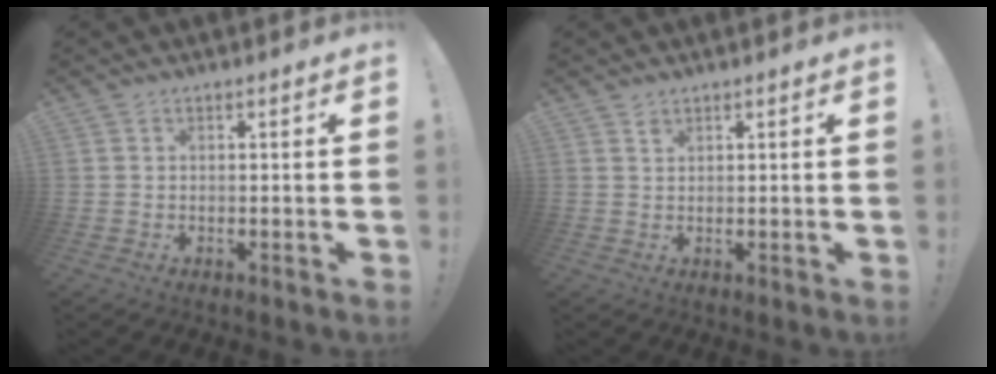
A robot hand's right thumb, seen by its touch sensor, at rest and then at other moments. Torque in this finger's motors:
{"motor_torque": [-0.14, 0.00, -0.16, 0.22, 0.09]}